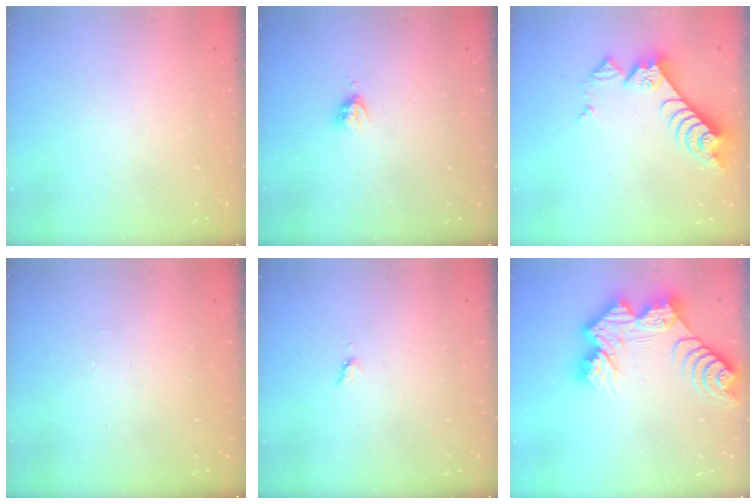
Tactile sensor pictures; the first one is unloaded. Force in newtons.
{"total": 3.0, "press": 3.0, "slide": 0.4}
{"total": 9.4, "press": 9.3, "slide": 1.2}
{"total": 1.2, "press": 1.2, "slide": 0.3}
{"total": 3.4, "press": 3.4, "slide": 0.4}
{"total": 16.2, "press": 16.1, "slide": 1.3}